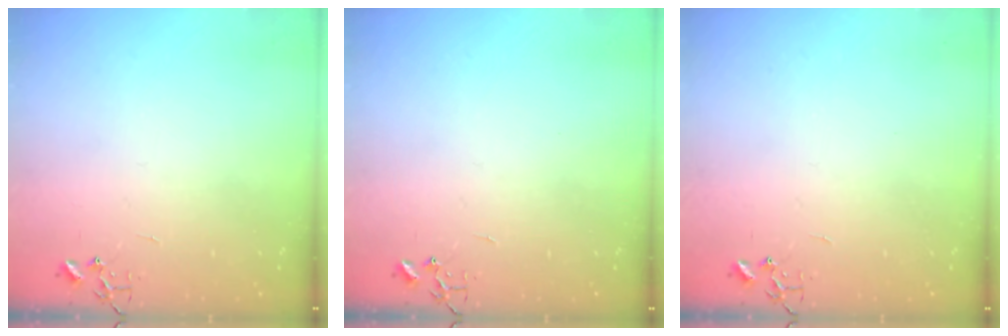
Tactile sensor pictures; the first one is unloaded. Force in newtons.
{"total": 0.0}
{"total": 0.0}